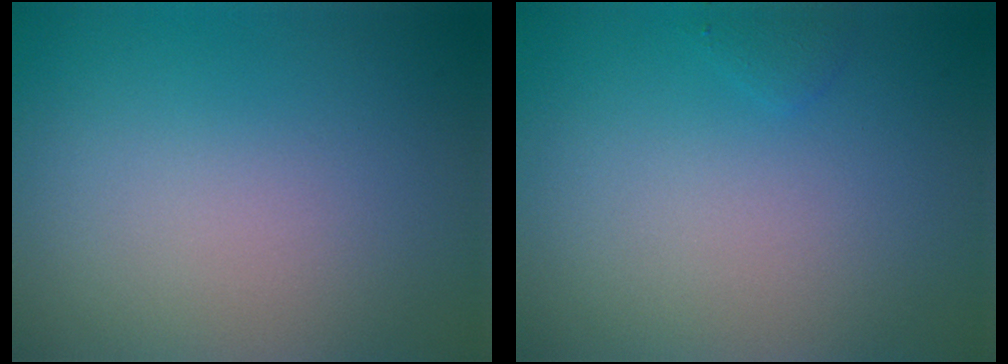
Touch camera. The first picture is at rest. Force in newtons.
{"total": 0.6, "press": 0.6, "slide": 0.1}